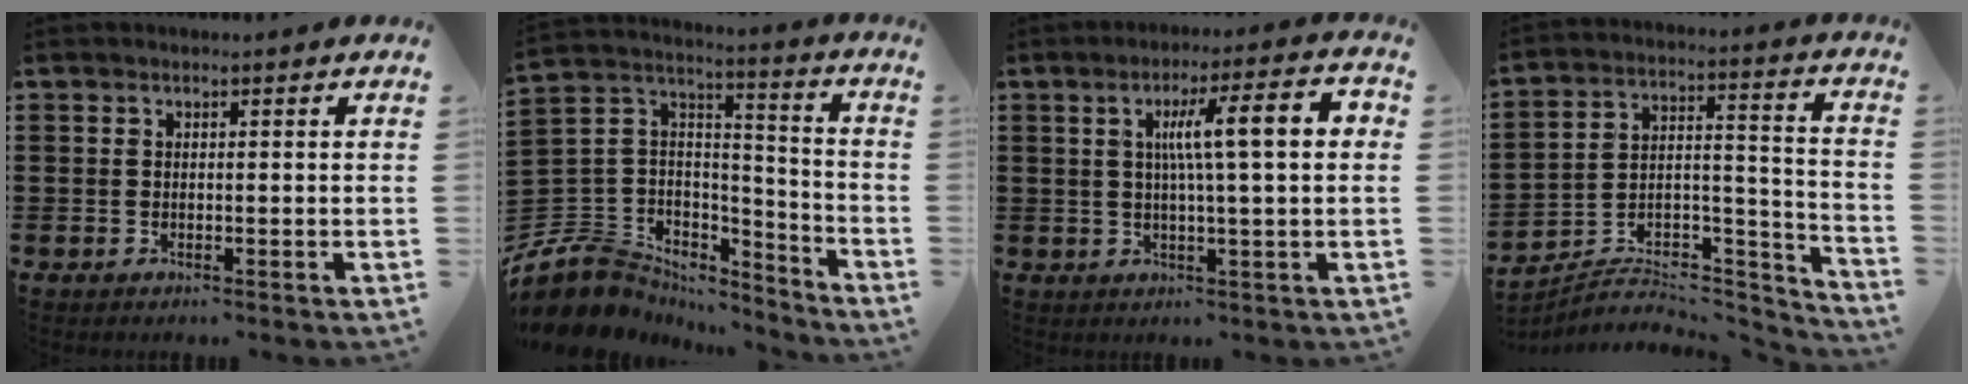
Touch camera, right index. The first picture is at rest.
{"total": 7.9, "force": [-5.7, 5.4, 1.0], "torque": [-0.059, -0.003, -0.113]}
{"total": 9.5, "force": [1.6, 1.1, 9.4], "torque": [-0.175, 0.008, 0.018]}
{"total": 4.7, "force": [-4.0, 2.3, 1.1], "torque": [-0.017, 0.001, -0.080]}